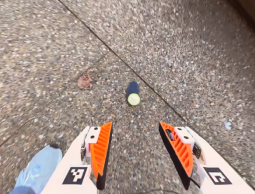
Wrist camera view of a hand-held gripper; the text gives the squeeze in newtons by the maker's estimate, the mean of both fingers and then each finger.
{"total": 0.0}